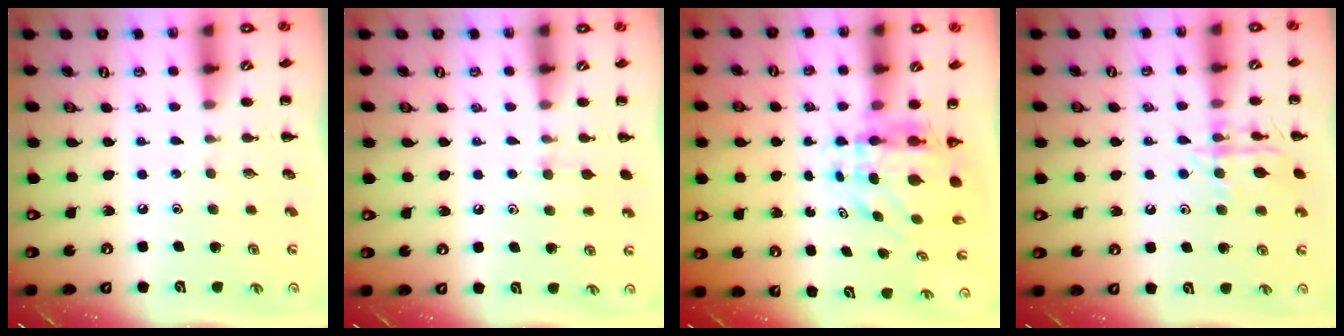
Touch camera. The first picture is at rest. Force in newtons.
{"total": 6.6, "press": 6.3, "slide": 1.9}
{"total": 6.2, "press": 6.0, "slide": 1.7}
{"total": 13.0, "press": 13.0, "slide": 0.7}